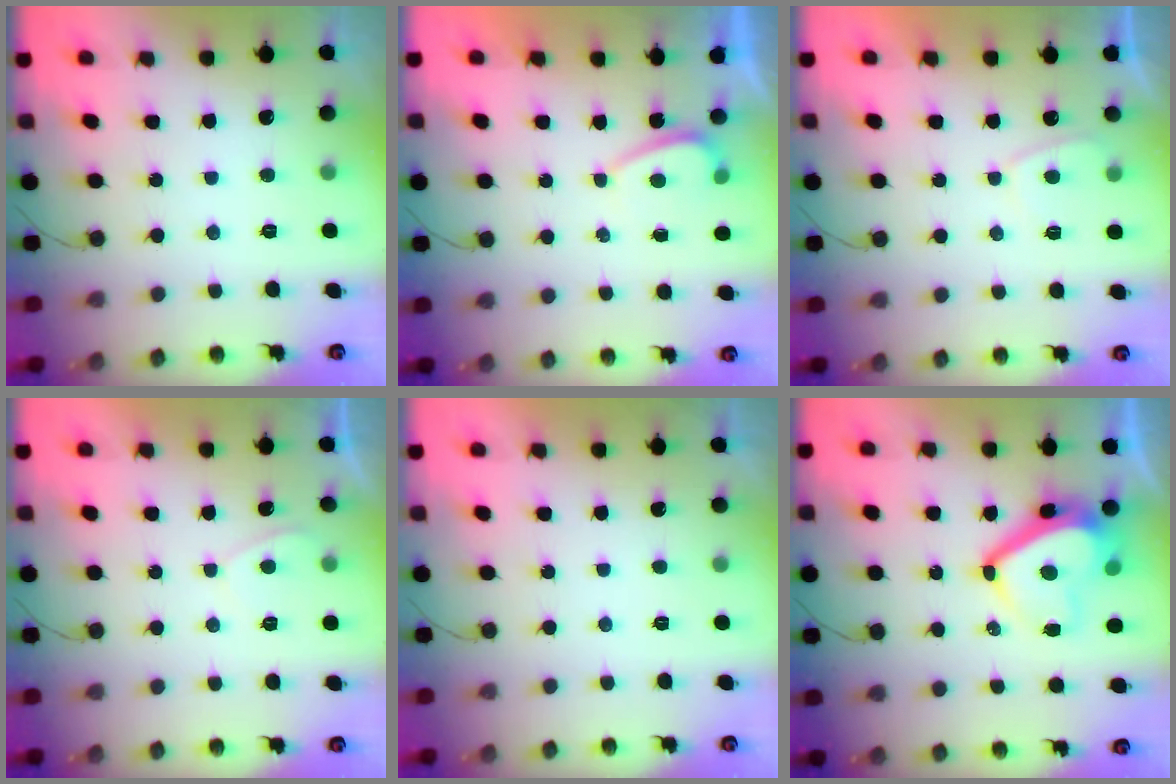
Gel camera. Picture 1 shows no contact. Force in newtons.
{"total": 1.1, "press": 0.9, "slide": 0.6}
{"total": 2.4, "press": 2.3, "slide": 0.7}
{"total": 1.2, "press": 1.1, "slide": 0.5}
{"total": 2.2, "press": 2.2, "slide": 0.3}
{"total": 11.7, "press": 11.6, "slide": 1.5}